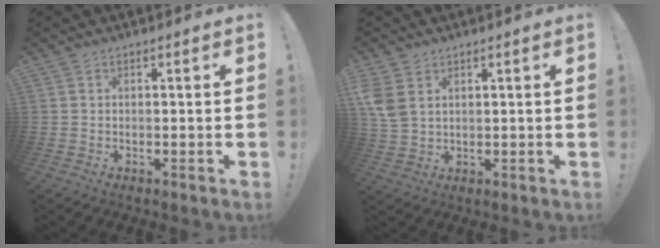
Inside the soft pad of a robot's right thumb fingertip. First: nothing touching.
{"total": 6.6, "force": [3.1, 4.3, 4.1], "torque": [-0.079, -0.011, 0.060]}